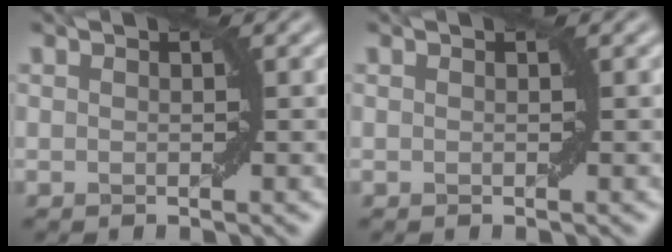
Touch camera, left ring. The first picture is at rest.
{"total": 0.0}